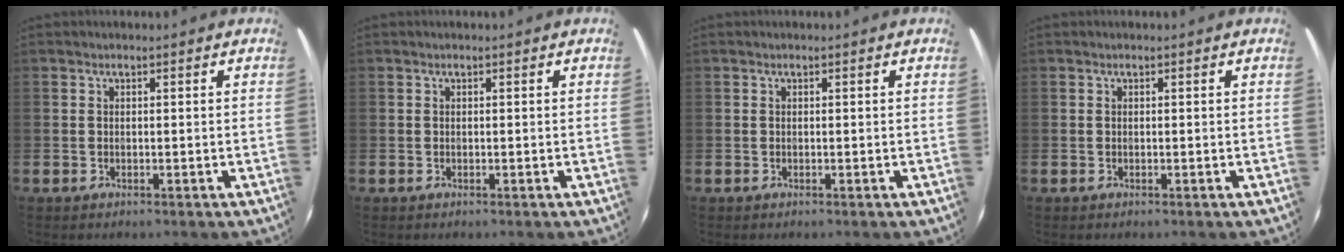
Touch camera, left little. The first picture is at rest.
{"total": 0.0}
{"total": 0.0}
{"total": 0.0}